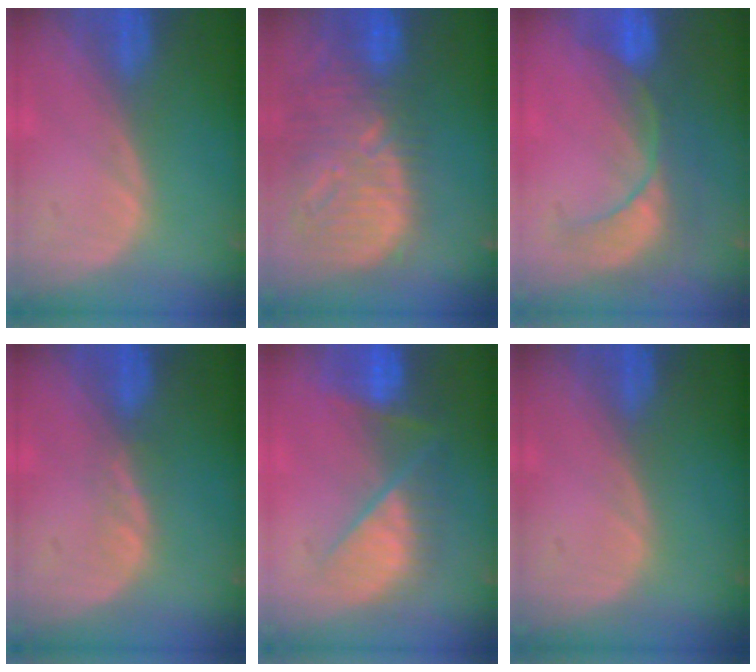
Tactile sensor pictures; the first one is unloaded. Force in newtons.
{"total": 13.4, "press": 11.5, "slide": 7.0}
{"total": 8.6, "press": 7.8, "slide": 3.5}
{"total": 1.5, "press": 1.5, "slide": 0.2}
{"total": 8.8, "press": 8.0, "slide": 3.8}
{"total": 0.0}